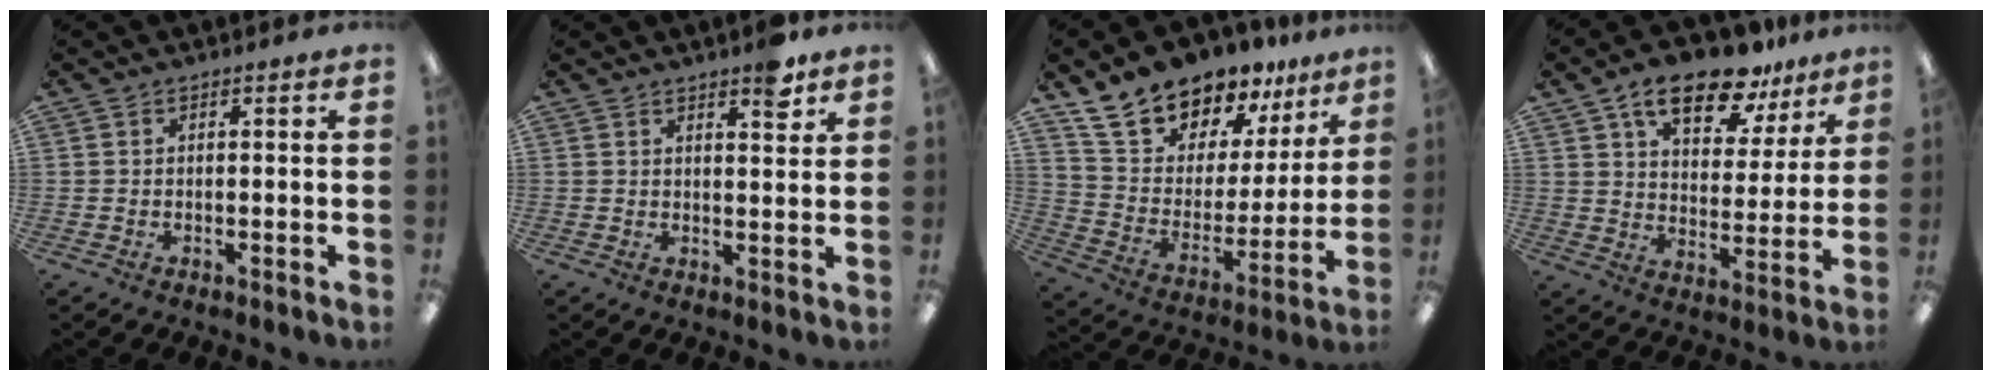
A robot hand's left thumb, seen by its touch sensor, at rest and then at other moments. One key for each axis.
{"total": 5.2, "fx": 3.8, "fy": 1.7, "fz": 3.1, "tx": -0.031, "ty": -0.020, "tz": 0.060}
{"total": 15.7, "fx": 14.1, "fy": 6.5, "fz": 2.4, "tx": -0.072, "ty": -0.119, "tz": 0.262}
{"total": 15.3, "fx": 10.9, "fy": 6.7, "fz": 8.4, "tx": -0.124, "ty": -0.055, "tz": 0.188}